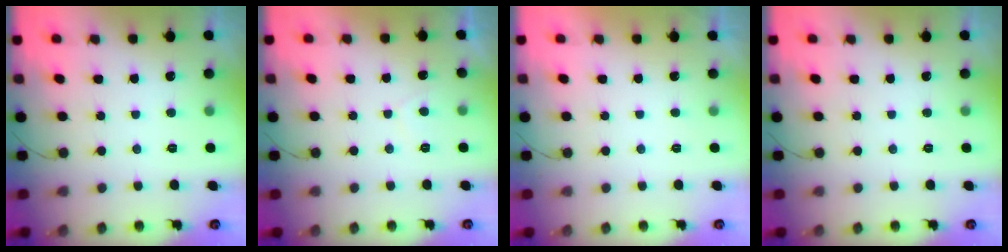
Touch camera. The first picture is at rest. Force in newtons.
{"total": 1.1, "press": 0.9, "slide": 0.6}
{"total": 2.3, "press": 2.3, "slide": 0.3}
{"total": 0.0}